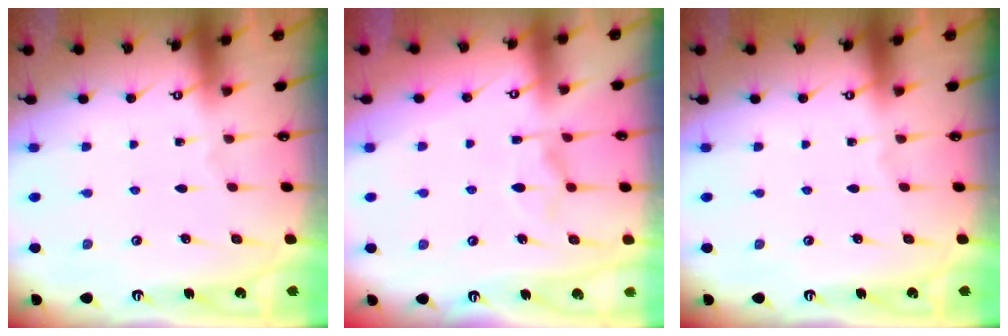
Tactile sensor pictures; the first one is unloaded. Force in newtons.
{"total": 6.4, "press": 6.3, "slide": 1.0}
{"total": 0.0}